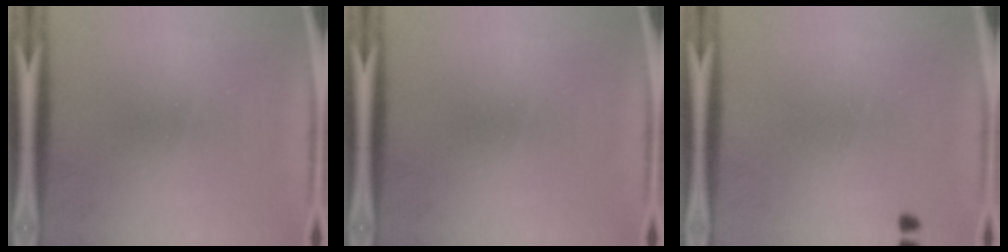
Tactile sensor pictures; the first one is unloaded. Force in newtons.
{"total": 0.0}
{"total": 0.6}